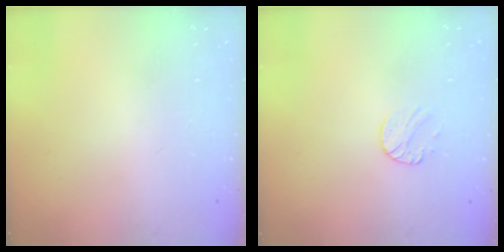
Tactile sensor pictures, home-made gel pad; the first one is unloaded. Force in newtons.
{"total": 5.5, "press": 5.5, "slide": 0.6}